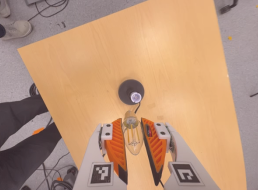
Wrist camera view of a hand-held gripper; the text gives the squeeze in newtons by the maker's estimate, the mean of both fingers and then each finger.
{"total": 10.9, "left": 10.4, "right": 11.4}